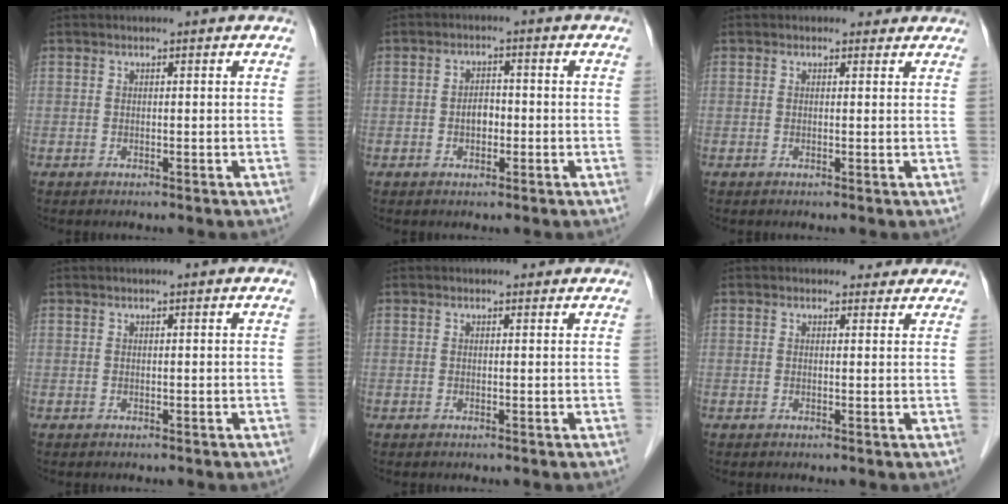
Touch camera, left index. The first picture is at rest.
{"total": 2.7, "force": [-0.7, 1.7, 2.0], "torque": [-0.033, 0.011, -0.012]}
{"total": 1.8, "force": [1.5, 1.1, 0.1], "torque": [0.003, 0.002, 0.009]}
{"total": 0.0}
{"total": 1.4, "force": [1.2, 0.6, 0.4], "torque": [-0.006, 0.005, 0.012]}
{"total": 2.5, "force": [2.2, 1.3, 0.0], "torque": [0.005, 0.001, 0.017]}